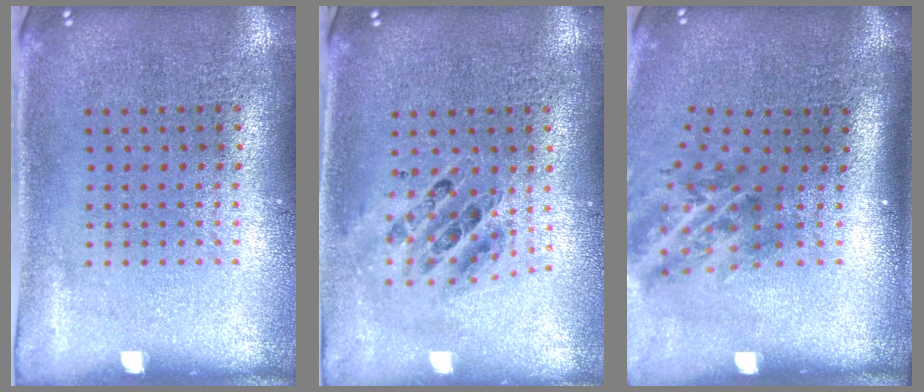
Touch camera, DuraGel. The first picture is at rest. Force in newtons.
{"total": 0.6, "press": 0.6, "slide": 0.1}
{"total": 1.9, "press": 1.3, "slide": 1.5}